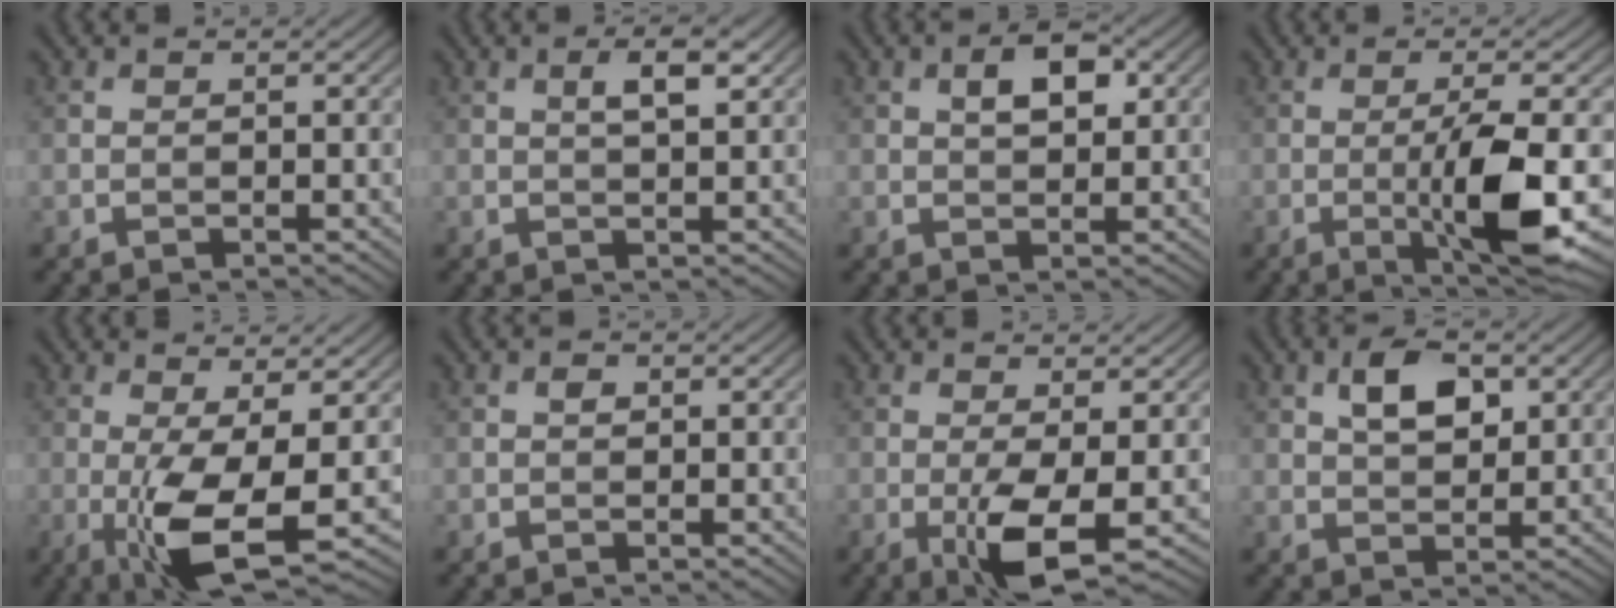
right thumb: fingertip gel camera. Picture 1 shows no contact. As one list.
[{"total": 3.3, "force": [1.1, 0.9, 2.9], "torque": [-0.051, 0.004, 0.020]}, {"total": 4.5, "force": [1.4, 2.3, 3.6], "torque": [-0.062, 0.006, 0.022]}, {"total": 8.3, "force": [-1.6, 1.2, 8.1], "torque": [-0.142, 0.003, -0.028]}, {"total": 8.2, "force": [-2.0, 1.9, 7.7], "torque": [-0.149, -0.005, -0.035]}, {"total": 0.8, "force": [0.1, 0.6, 0.5], "torque": [-0.008, -0.001, 0.000]}, {"total": 5.8, "force": [-1.6, 1.3, 5.5], "torque": [-0.105, -0.001, -0.030]}, {"total": 5.2, "force": [1.9, 2.9, 4.0], "torque": [-0.075, 0.004, 0.031]}]